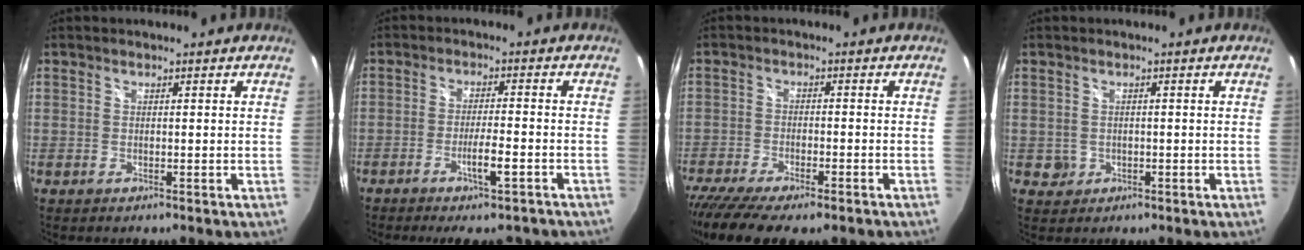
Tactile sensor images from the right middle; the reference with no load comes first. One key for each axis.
{"total": 6.5, "fx": -4.5, "fy": 0.8, "fz": 4.6, "tx": -0.085, "ty": -0.009, "tz": -0.070}
{"total": 12.9, "fx": -10.0, "fy": 3.3, "fz": 7.6, "tx": -0.168, "ty": -0.055, "tz": -0.163}
{"total": 2.0, "fx": -0.2, "fy": 2.0, "fz": 0.3, "tx": -0.003, "ty": -0.001, "tz": 0.000}